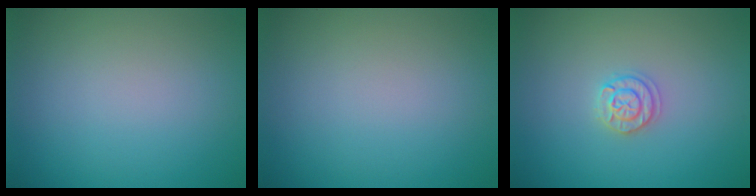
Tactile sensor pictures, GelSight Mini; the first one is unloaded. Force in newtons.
{"total": 0.0}
{"total": 1.7, "press": 1.7, "slide": 0.2}